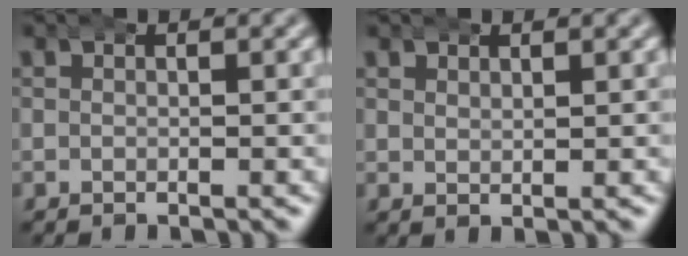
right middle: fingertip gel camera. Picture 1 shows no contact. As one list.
[{"total": 0.8, "force": [0.8, 0.1, 0.3], "torque": [-0.001, -0.001, 0.016]}]